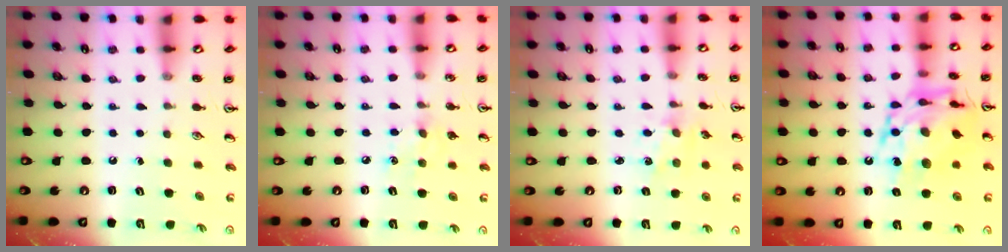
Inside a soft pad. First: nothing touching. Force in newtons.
{"total": 8.0, "press": 7.9, "slide": 0.8}
{"total": 1.7, "press": 1.7, "slide": 0.3}
{"total": 16.0, "press": 16.0, "slide": 1.4}